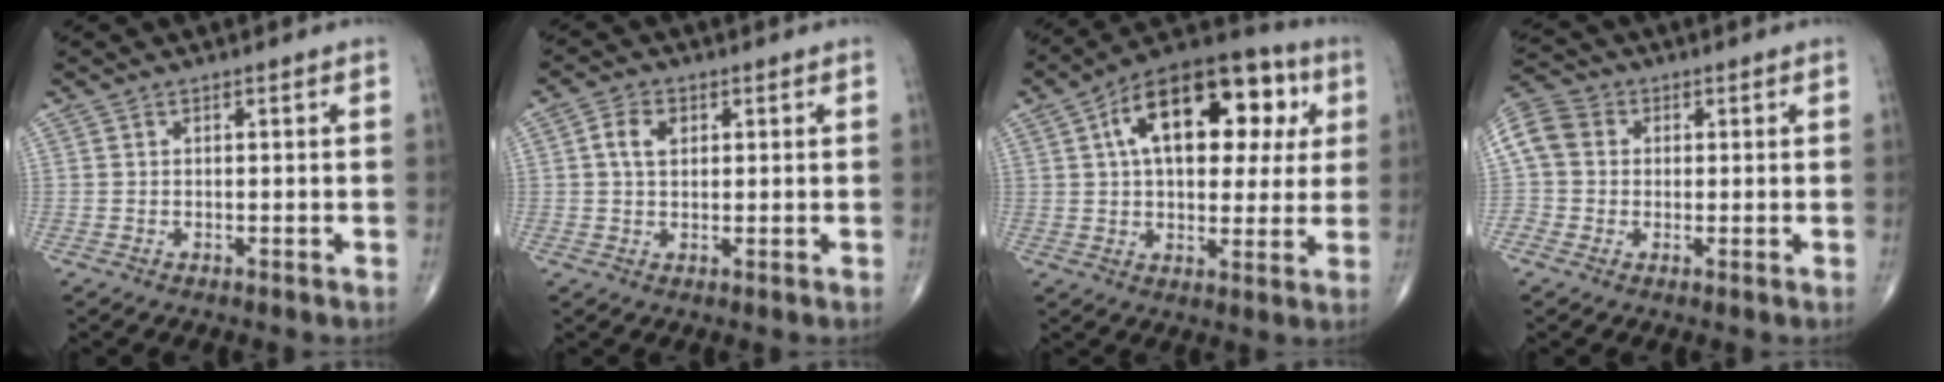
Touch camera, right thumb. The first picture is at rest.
{"total": 3.9, "force": [1.0, 2.8, 2.6], "torque": [-0.047, 0.004, 0.015]}
{"total": 22.0, "force": [6.2, 12.0, 17.4], "torque": [-0.226, 0.023, 0.083]}
{"total": 11.1, "force": [1.7, 9.9, 4.8], "torque": [-0.109, 0.034, 0.025]}